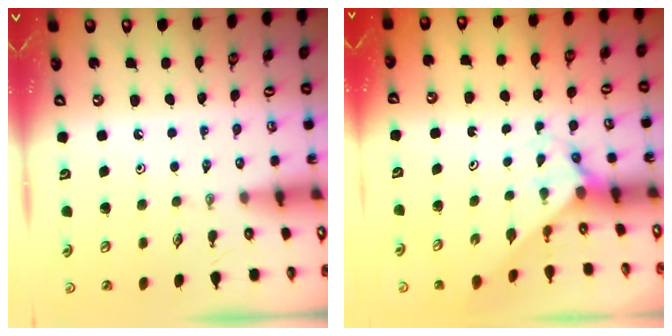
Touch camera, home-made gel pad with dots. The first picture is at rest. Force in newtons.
{"total": 2.3, "press": 2.3, "slide": 0.2}